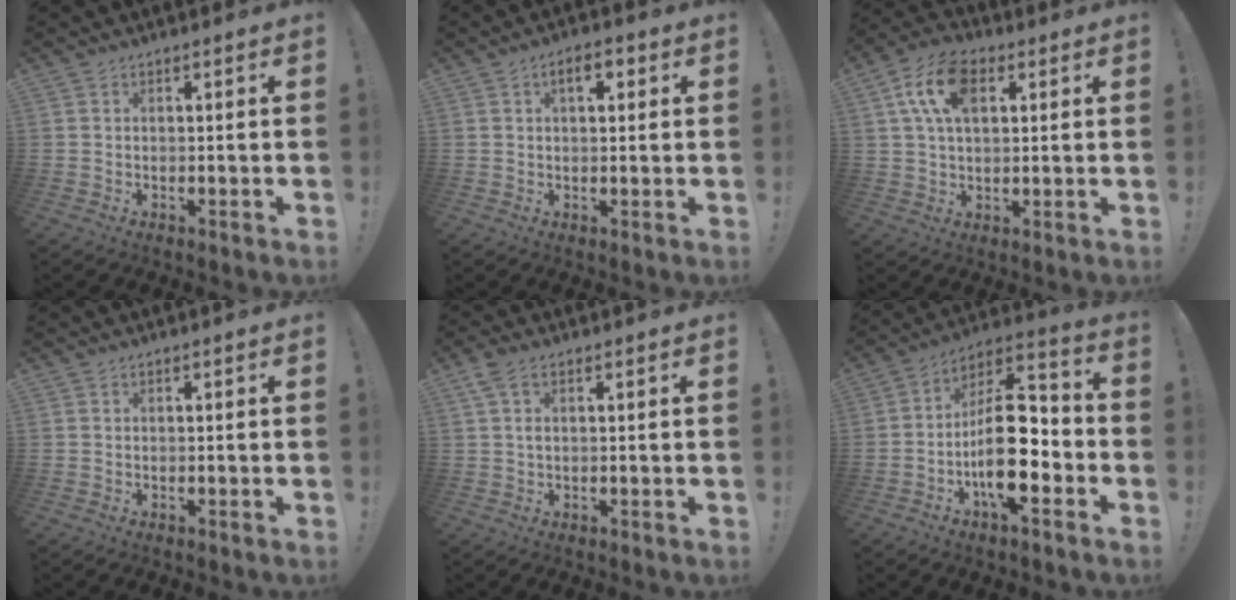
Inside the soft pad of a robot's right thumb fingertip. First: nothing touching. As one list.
[{"total": 4.5, "force": [1.6, 2.1, 3.7], "torque": [-0.046, -0.002, 0.020]}, {"total": 12.9, "force": [4.5, 7.6, 9.4], "torque": [-0.166, 0.005, 0.086]}, {"total": 0.0}, {"total": 3.2, "force": [1.2, 1.6, 2.5], "torque": [-0.055, 0.006, 0.023]}, {"total": 19.2, "force": [-4.7, 8.1, 16.8], "torque": [-0.297, 0.027, -0.073]}]